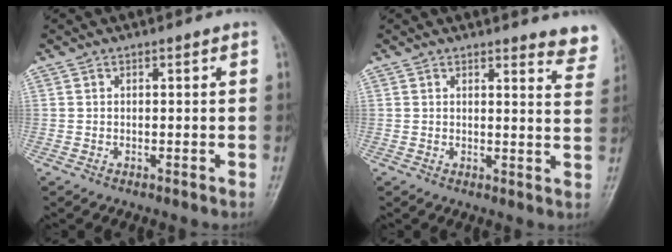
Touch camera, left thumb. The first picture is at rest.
{"total": 6.6, "force": [6.2, 1.3, 1.9], "torque": [0.009, -0.042, 0.047]}